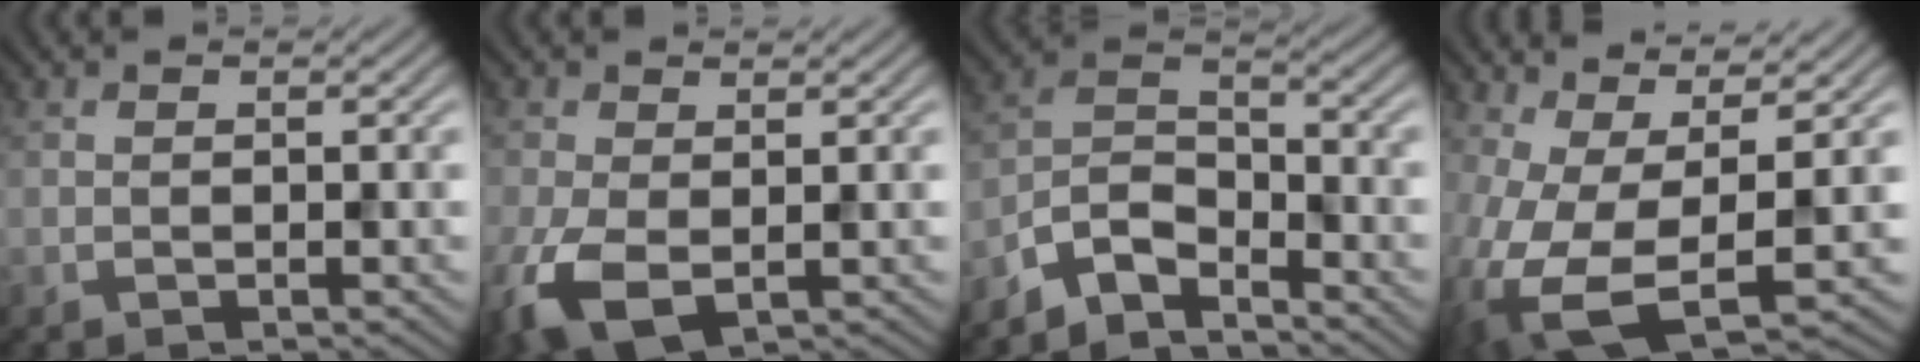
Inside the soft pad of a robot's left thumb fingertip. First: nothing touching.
{"total": 6.5, "force": [-2.1, 3.8, 4.8], "torque": [-0.130, -0.021, -0.043]}
{"total": 6.3, "force": [-5.2, 2.3, 2.8], "torque": [-0.052, 0.004, -0.118]}
{"total": 12.2, "force": [-2.3, 5.2, 10.8], "torque": [-0.259, -0.014, -0.033]}